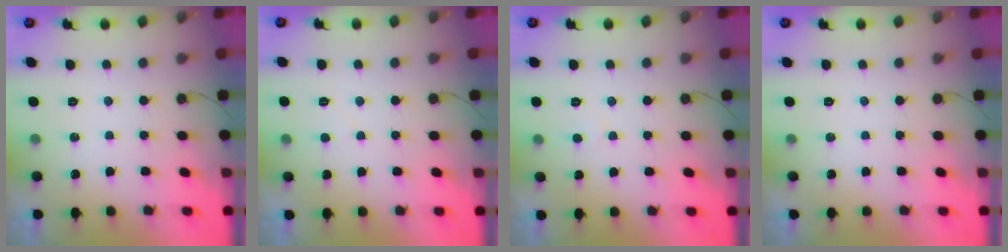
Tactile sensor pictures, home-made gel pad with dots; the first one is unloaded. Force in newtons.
{"total": 2.4, "press": 2.4, "slide": 0.2}
{"total": 2.2, "press": 2.2, "slide": 0.3}
{"total": 0.0}